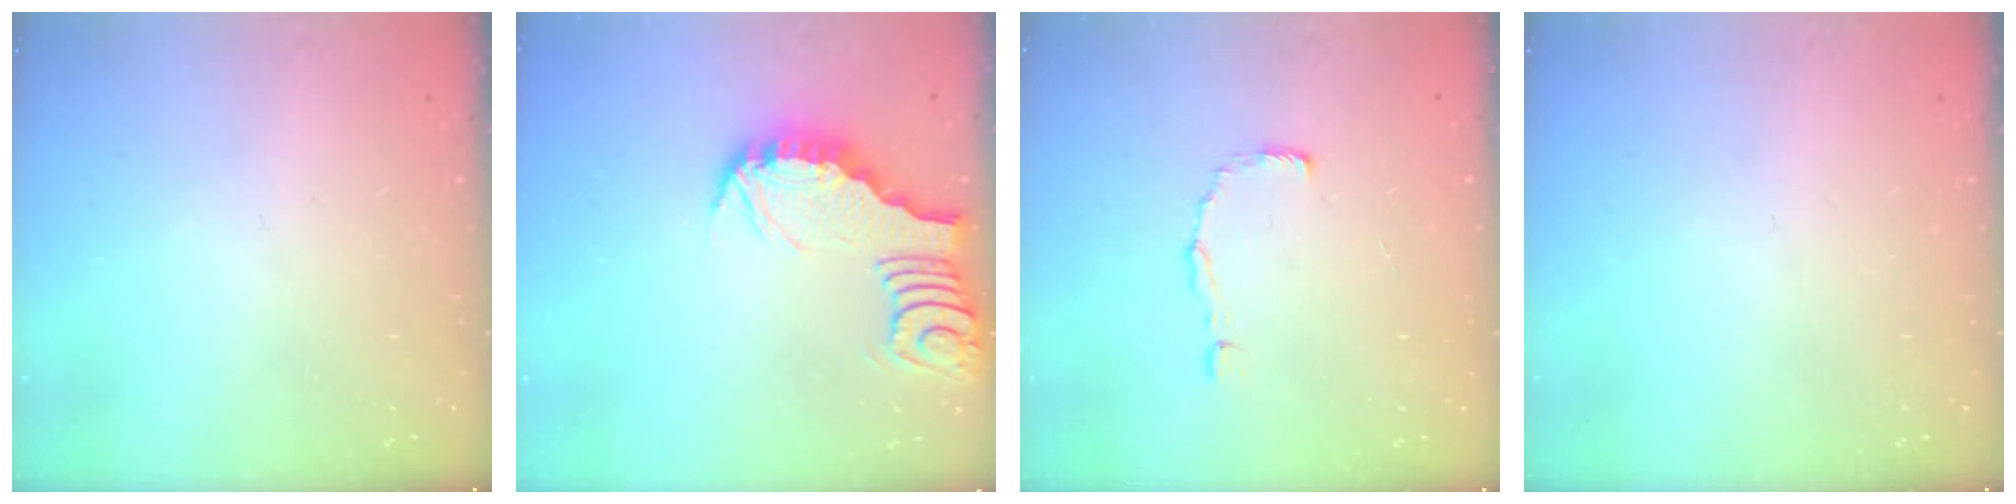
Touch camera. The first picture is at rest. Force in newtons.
{"total": 3.4, "press": 3.4, "slide": 0.2}
{"total": 2.0, "press": 2.0, "slide": 0.1}
{"total": 0.0}